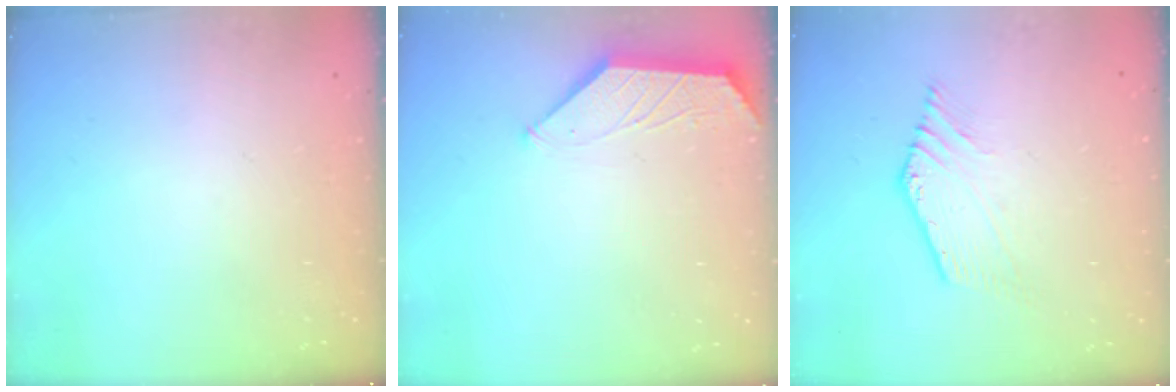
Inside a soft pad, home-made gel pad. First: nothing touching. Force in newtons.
{"total": 0.9, "press": 0.9, "slide": 0.2}
{"total": 1.8, "press": 1.8, "slide": 0.2}